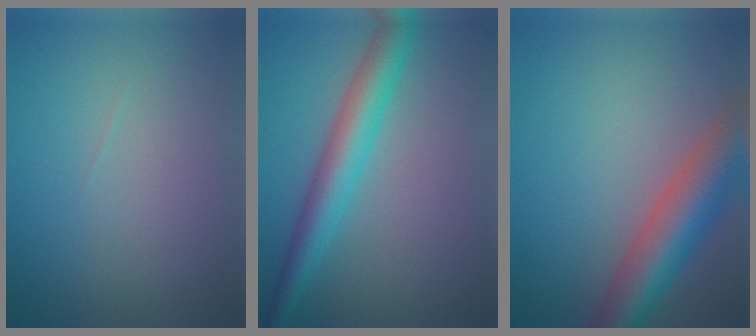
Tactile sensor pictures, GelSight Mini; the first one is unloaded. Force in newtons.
{"total": 5.0, "press": 5.0, "slide": 0.2}
{"total": 8.3, "press": 8.3, "slide": 0.4}